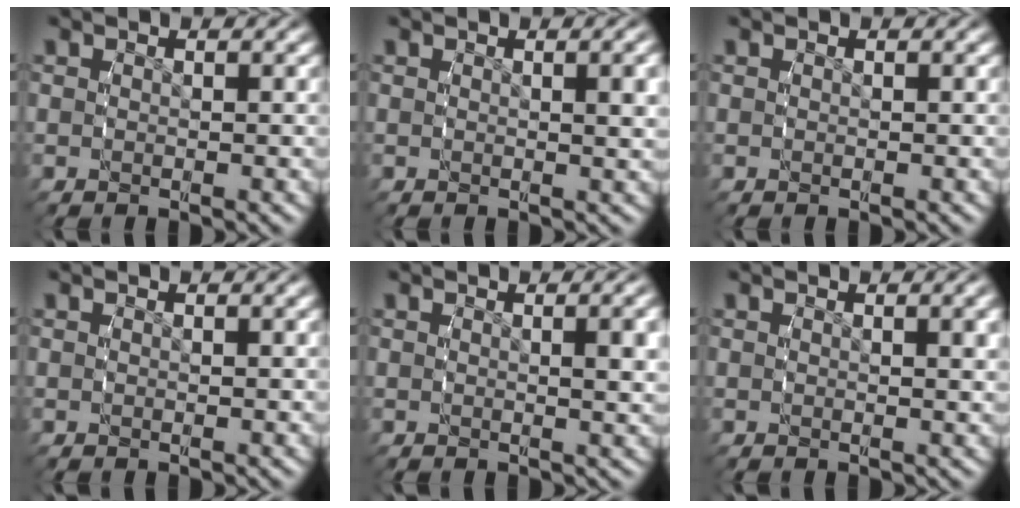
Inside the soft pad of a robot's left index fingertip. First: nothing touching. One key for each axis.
{"total": 1.4, "fx": 0.4, "fy": 0.0, "fz": 1.4, "tx": -0.017, "ty": -0.001, "tz": 0.006}
{"total": 0.0}
{"total": 0.0}
{"total": 1.7, "fx": 0.3, "fy": 0.0, "fz": 1.7, "tx": -0.023, "ty": -0.002, "tz": 0.007}
{"total": 0.9, "fx": 0.3, "fy": 0.0, "fz": 0.9, "tx": -0.011, "ty": -0.001, "tz": 0.006}